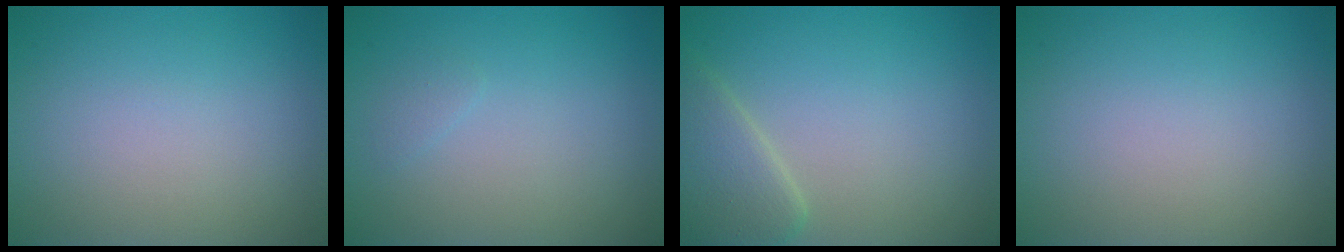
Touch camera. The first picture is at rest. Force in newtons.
{"total": 0.6, "press": 0.6, "slide": 0.1}
{"total": 3.5, "press": 3.5, "slide": 0.3}
{"total": 0.0}